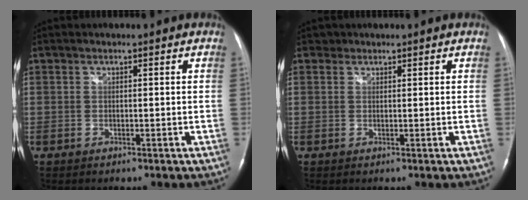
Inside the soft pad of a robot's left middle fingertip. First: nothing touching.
{"total": 0.8, "force": [0.6, 0.5, -0.1], "torque": [0.003, 0.001, 0.008]}